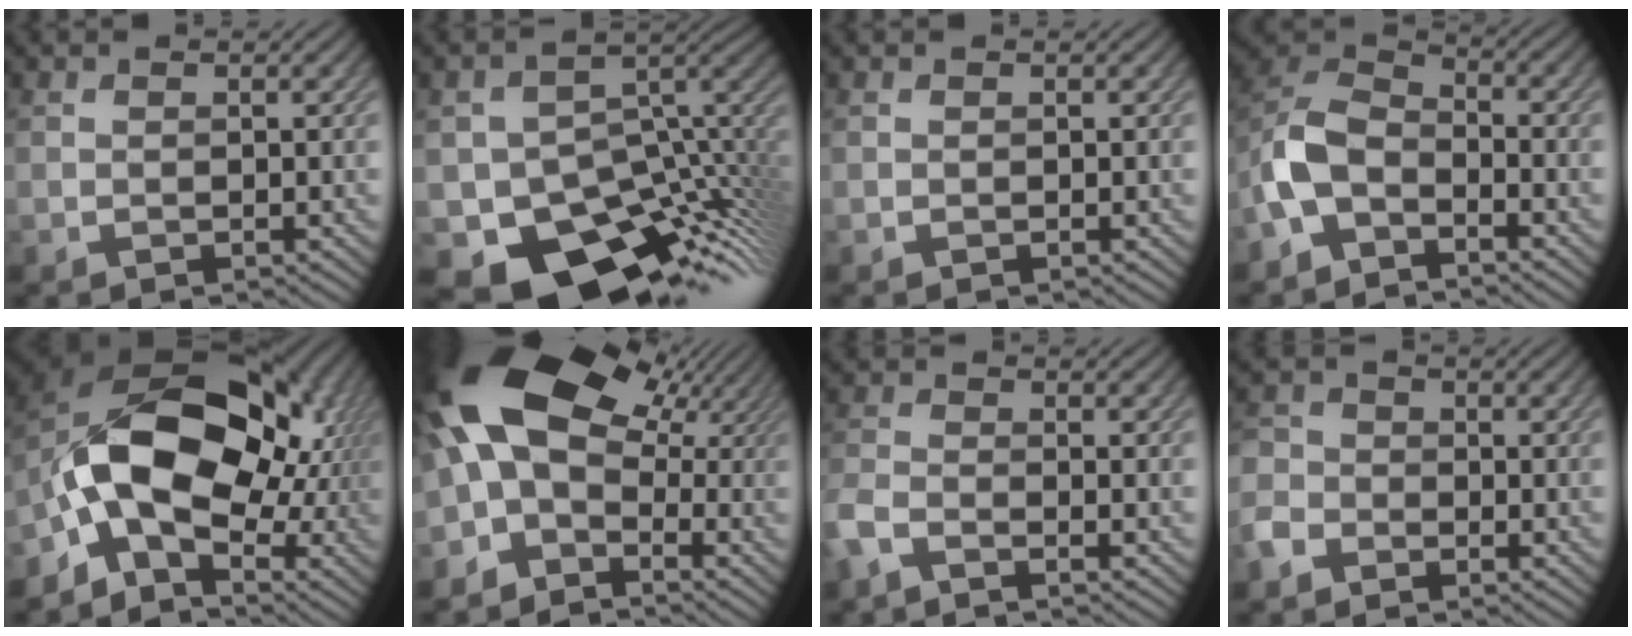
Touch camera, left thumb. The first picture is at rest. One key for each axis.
{"total": 14.4, "fx": -7.6, "fy": 8.6, "fz": 8.7, "tx": -0.135, "ty": -0.038, "tz": -0.107}
{"total": 0.0}
{"total": 7.9, "fx": -4.2, "fy": 4.3, "fz": 5.1, "tx": -0.112, "ty": 0.007, "tz": -0.102}
{"total": 16.2, "fx": -1.9, "fy": 10.9, "fz": 11.8, "tx": -0.185, "ty": -0.001, "tz": -0.043}
{"total": 13.5, "fx": 0.6, "fy": 8.5, "fz": 10.5, "tx": -0.218, "ty": -0.001, "tz": -0.001}
{"total": 3.7, "fx": -2.8, "fy": 1.1, "fz": 2.2, "tx": -0.055, "ty": -0.010, "tz": -0.072}
{"total": 3.5, "fx": -2.3, "fy": 2.5, "fz": 0.9, "tx": -0.031, "ty": 0.002, "tz": -0.061}